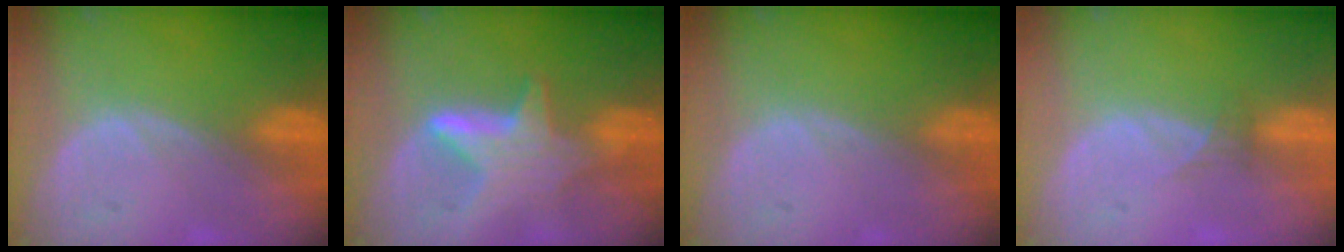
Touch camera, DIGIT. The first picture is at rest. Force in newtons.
{"total": 6.2, "press": 6.1, "slide": 1.3}
{"total": 0.0}
{"total": 1.3, "press": 1.0, "slide": 0.8}